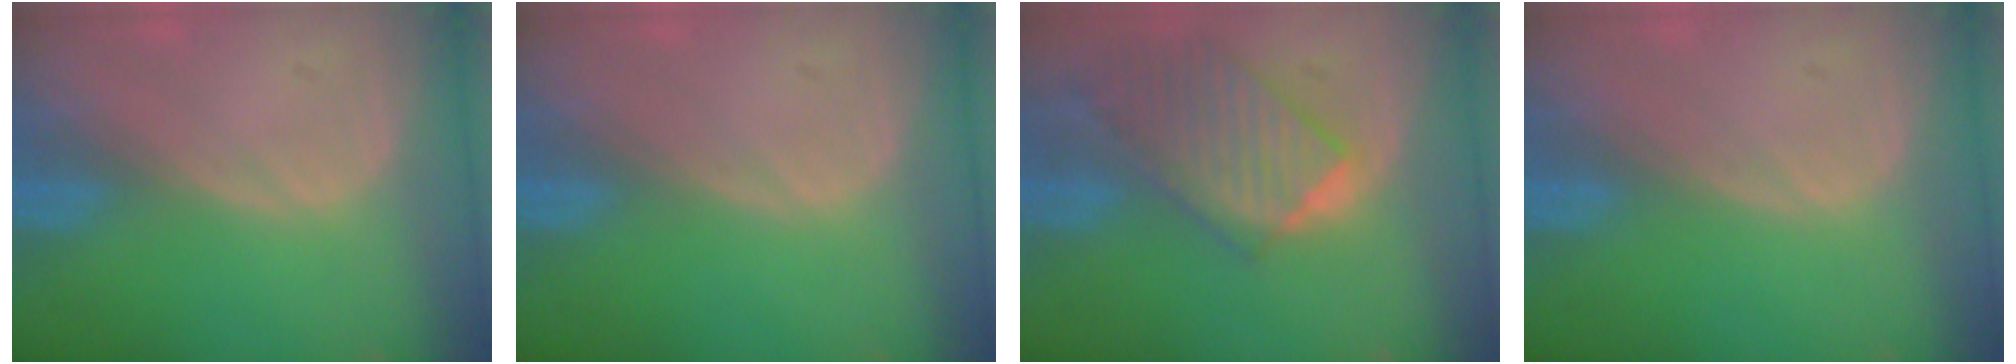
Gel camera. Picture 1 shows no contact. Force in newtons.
{"total": 0.0}
{"total": 9.8, "press": 8.6, "slide": 4.7}
{"total": 0.0}